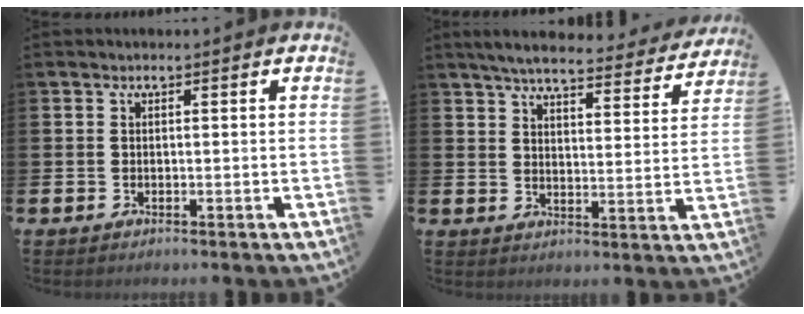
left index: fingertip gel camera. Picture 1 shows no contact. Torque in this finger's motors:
{"motor_torque": [0.99, -1.15, 0.11, 0.08]}